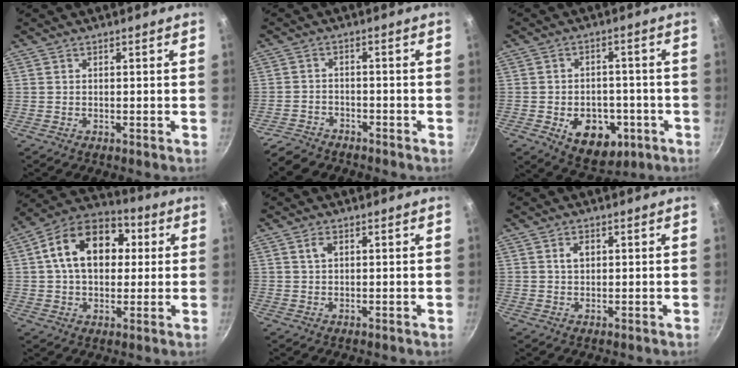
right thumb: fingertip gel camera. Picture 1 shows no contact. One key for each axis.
{"total": 5.3, "fx": -4.6, "fy": 2.5, "fz": 1.1, "tx": -0.027, "ty": 0.037, "tz": -0.083}
{"total": 12.0, "fx": -4.0, "fy": 8.4, "fz": 7.6, "tx": -0.068, "ty": 0.011, "tz": -0.043}
{"total": 17.3, "fx": 3.4, "fy": 11.9, "fz": 12.1, "tx": -0.168, "ty": 0.024, "tz": 0.037}
{"total": 1.9, "fx": 0.8, "fy": 1.2, "fz": 1.3, "tx": -0.019, "ty": 0.002, "tz": 0.014}
{"total": 2.3, "fx": 0.7, "fy": 1.6, "fz": 1.6, "tx": -0.020, "ty": 0.000, "tz": 0.012}